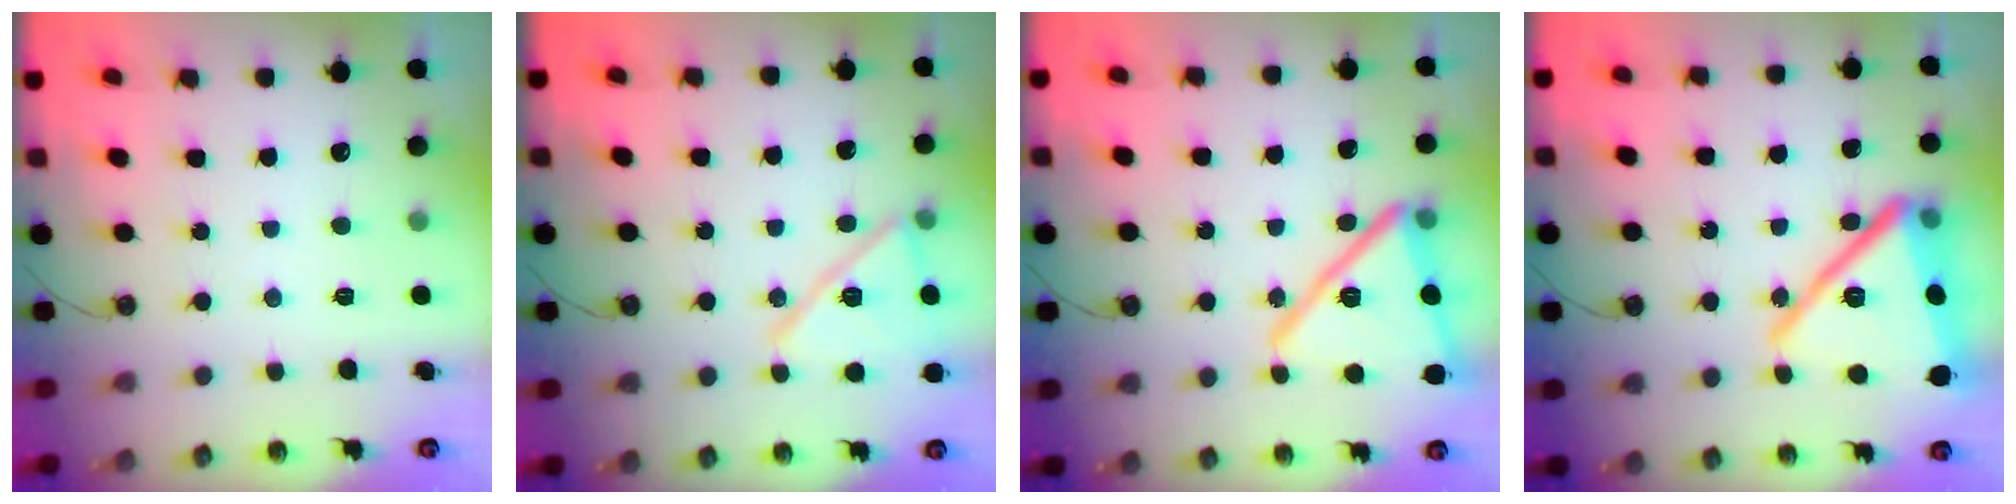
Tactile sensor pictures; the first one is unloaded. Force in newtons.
{"total": 16.6, "press": 16.4, "slide": 2.6}
{"total": 21.2, "press": 21.2, "slide": 1.6}
{"total": 25.2, "press": 23.8, "slide": 8.3}